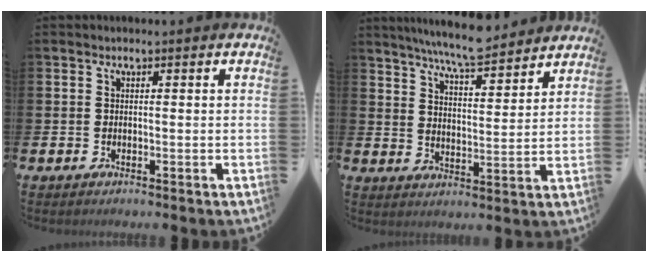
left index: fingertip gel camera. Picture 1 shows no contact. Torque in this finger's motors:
{"motor_torque": [1.06, -1.08, 1.02, 0.21]}